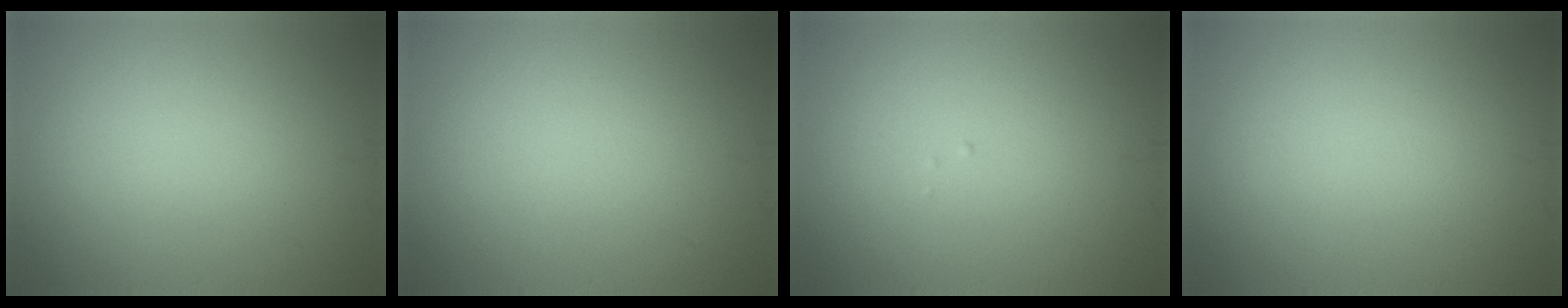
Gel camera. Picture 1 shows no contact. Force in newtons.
{"total": 0.0}
{"total": 0.0}
{"total": 0.0}